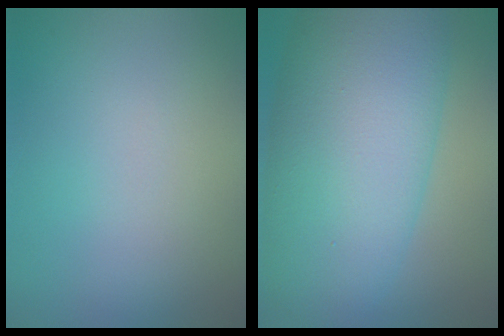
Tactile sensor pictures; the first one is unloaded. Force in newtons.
{"total": 13.1, "press": 13.1, "slide": 0.2}